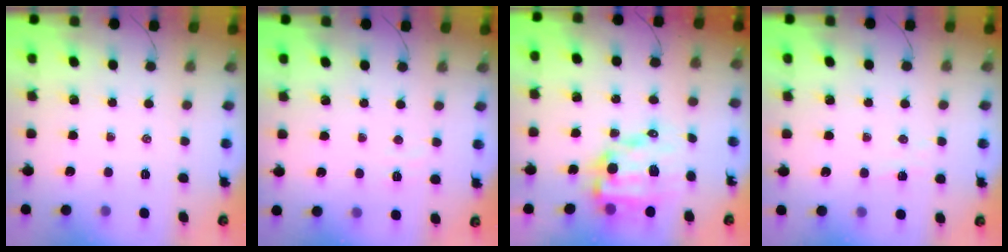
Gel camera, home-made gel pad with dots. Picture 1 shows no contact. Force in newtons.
{"total": 3.0, "press": 2.9, "slide": 0.7}
{"total": 12.1, "press": 11.7, "slide": 3.0}
{"total": 4.2, "press": 4.1, "slide": 0.9}